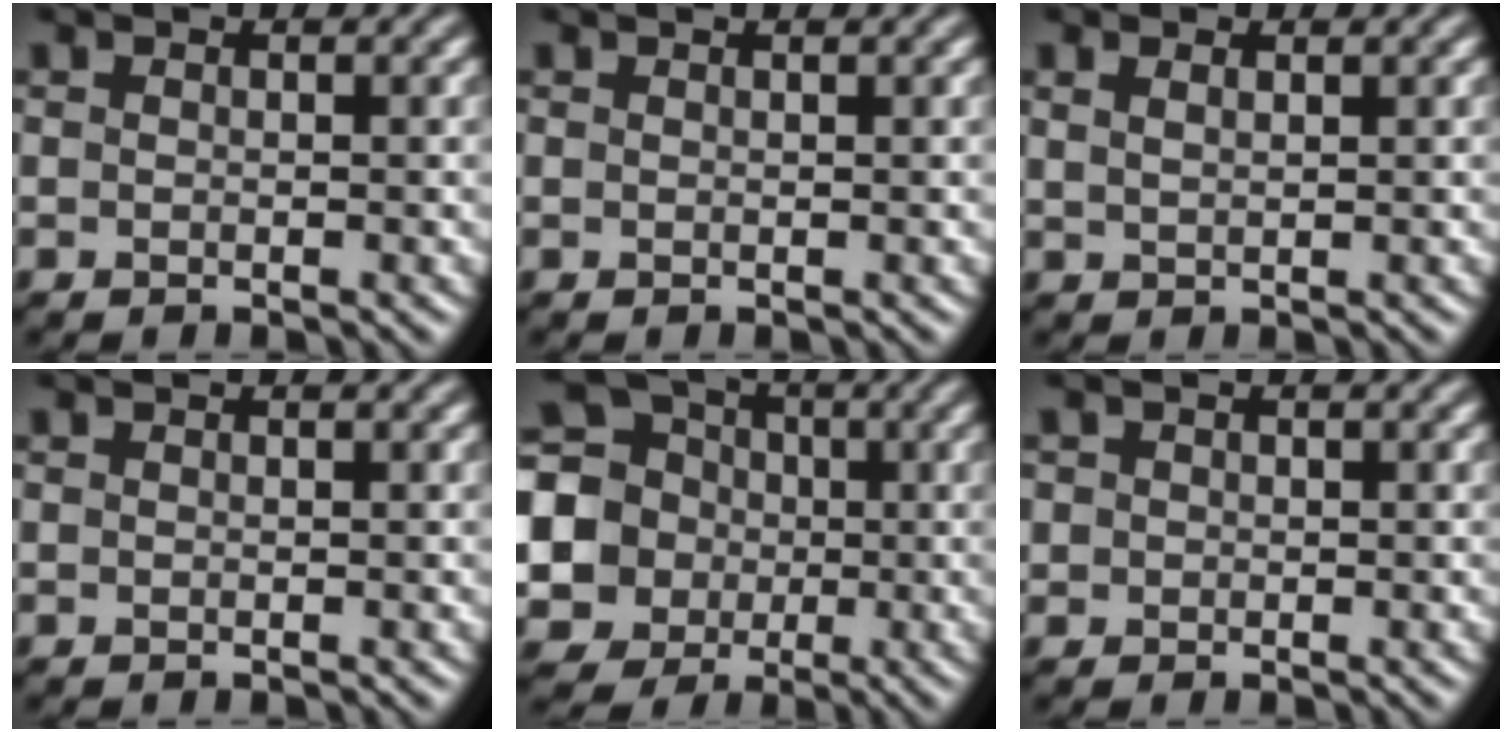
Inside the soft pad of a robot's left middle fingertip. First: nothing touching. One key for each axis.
{"total": 0.6, "fx": 0.5, "fy": 0.2, "fz": 0.3, "tx": -0.001, "ty": 0.003, "tz": 0.006}
{"total": 1.4, "fx": 1.0, "fy": 0.5, "fz": 0.9, "tx": -0.013, "ty": 0.000, "tz": 0.016}
{"total": 0.0}
{"total": 9.6, "fx": 0.0, "fy": 8.7, "fz": 3.9, "tx": -0.105, "ty": 0.000, "tz": -0.027}
{"total": 1.0, "fx": 0.2, "fy": 1.0, "fz": 0.2, "tx": 0.004, "ty": -0.002, "tz": 0.001}